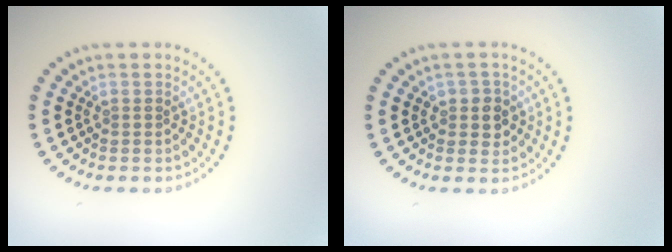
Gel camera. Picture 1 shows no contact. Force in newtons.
{"total": 1.9, "press": 1.8, "slide": 0.6}